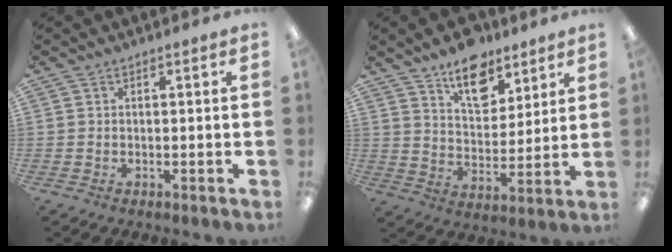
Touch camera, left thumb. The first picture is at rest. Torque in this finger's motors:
{"motor_torque": [0.18, 0.21, -0.11, -0.11, 0.09]}